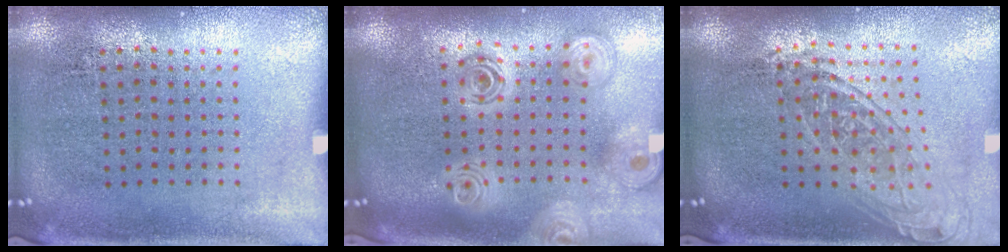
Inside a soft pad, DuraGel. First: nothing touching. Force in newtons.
{"total": 2.4, "press": 1.9, "slide": 1.5}
{"total": 1.7, "press": 1.3, "slide": 1.0}